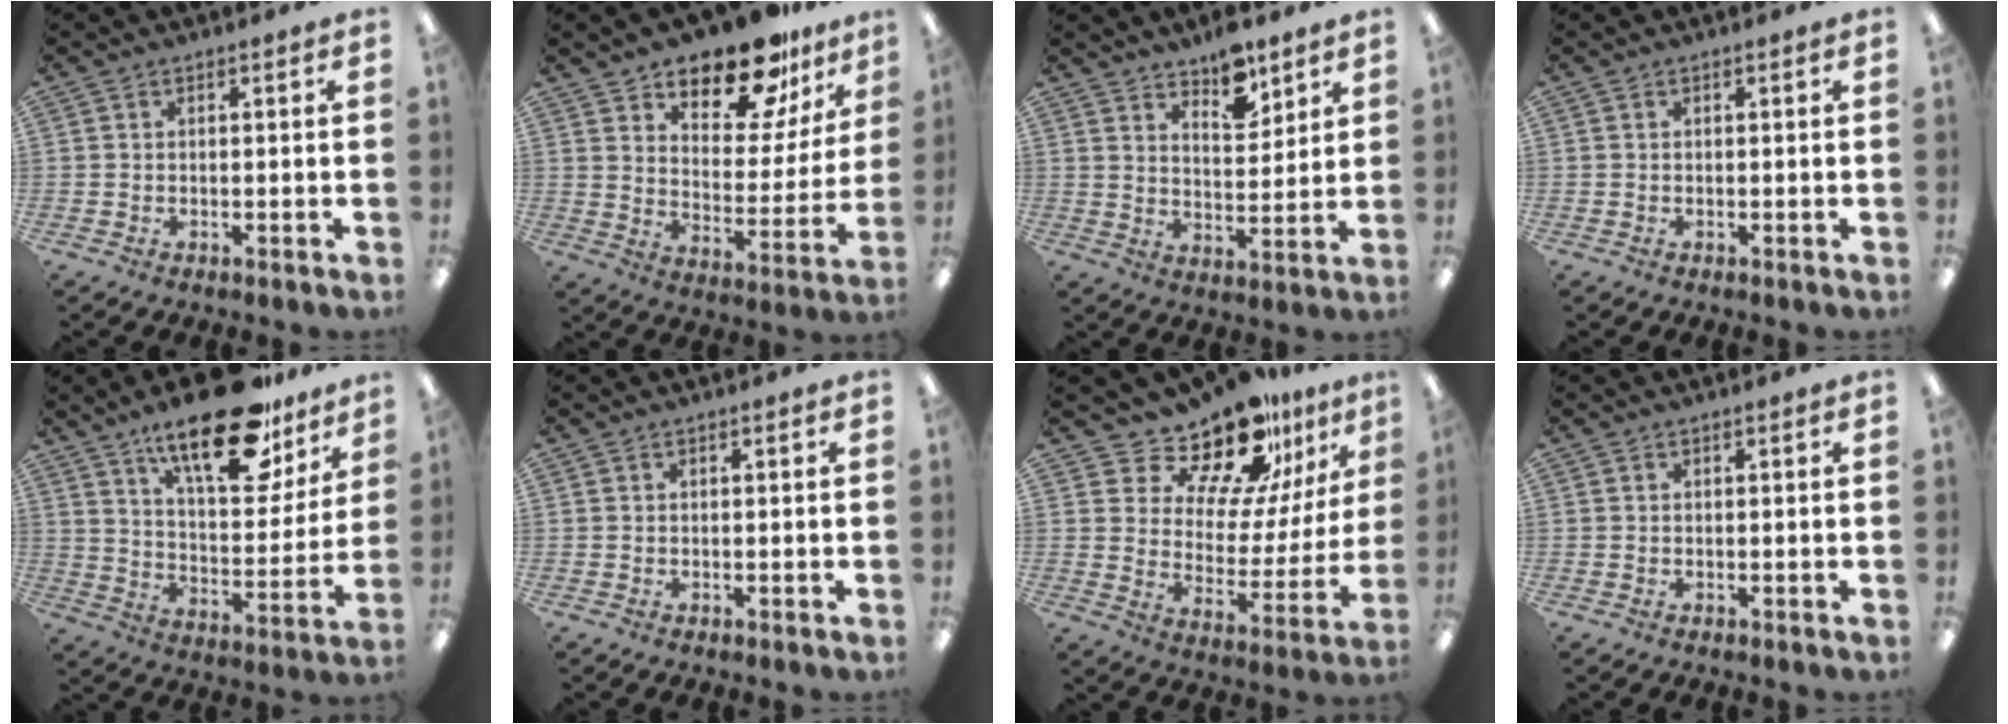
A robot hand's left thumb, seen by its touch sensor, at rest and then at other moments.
{"total": 16.8, "force": [13.8, 6.6, 6.9], "torque": [-0.116, -0.092, 0.242]}
{"total": 8.3, "force": [6.9, 3.3, 3.2], "torque": [-0.035, -0.043, 0.120]}
{"total": 0.0}
{"total": 22.8, "force": [15.8, 9.1, 13.7], "torque": [-0.204, -0.091, 0.265]}
{"total": 0.0}
{"total": 17.2, "force": [15.1, 5.9, 5.8], "torque": [-0.112, -0.127, 0.266]}
{"total": 0.0}